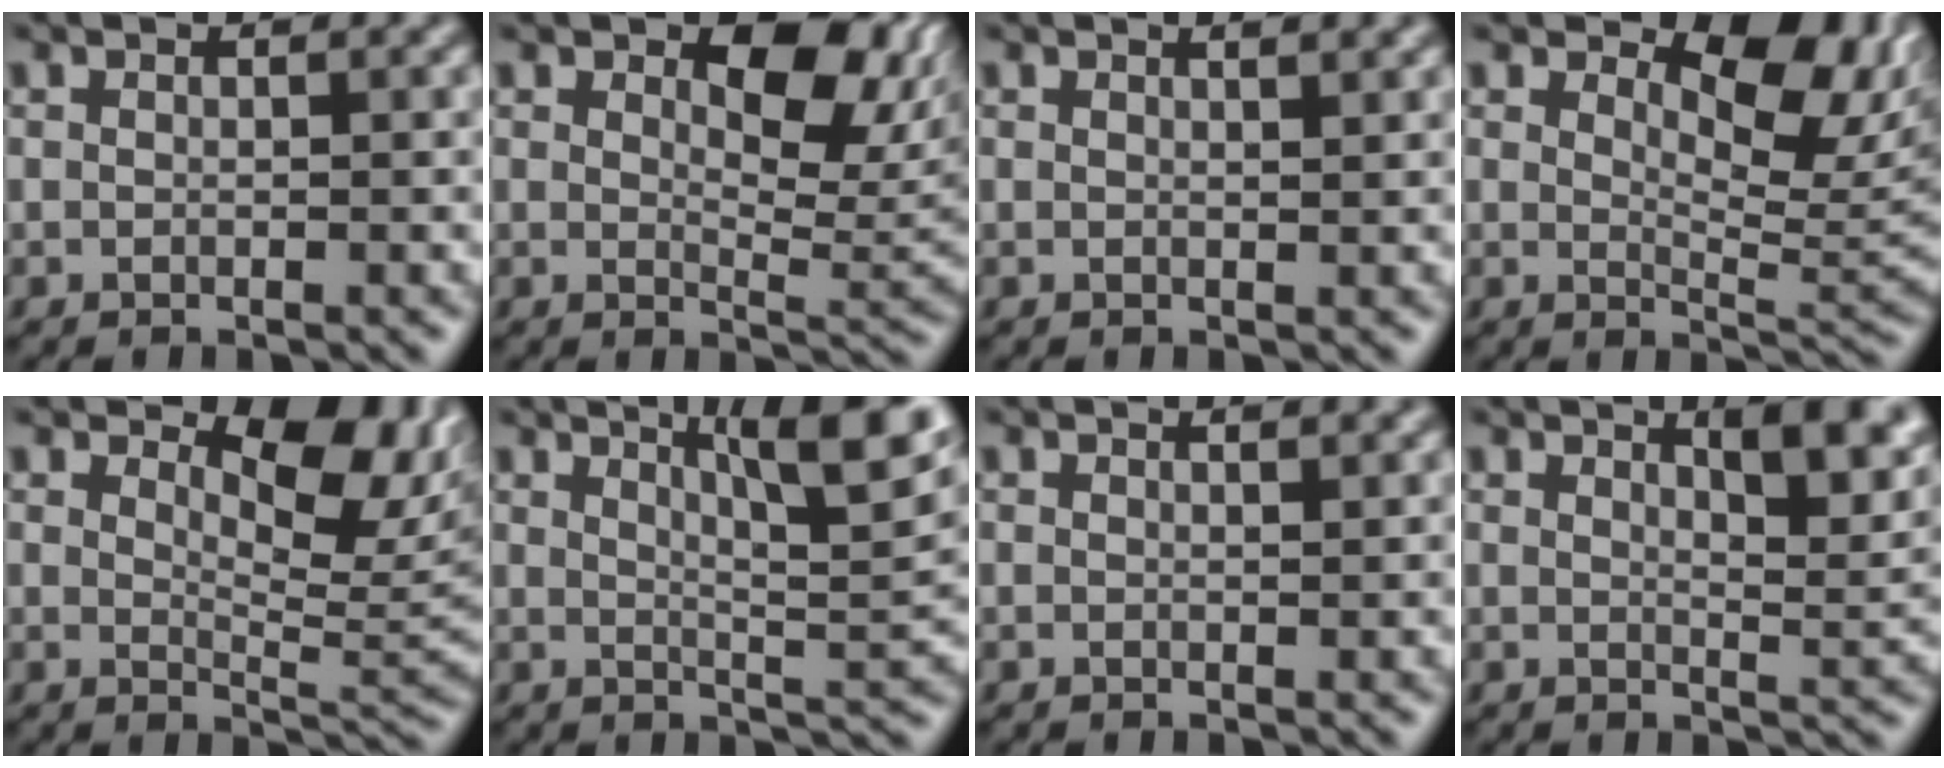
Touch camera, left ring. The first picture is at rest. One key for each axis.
{"total": 7.4, "fx": 3.4, "fy": 3.7, "fz": 5.4, "tx": -0.071, "ty": -0.004, "tz": 0.048}
{"total": 1.9, "fx": 1.4, "fy": 0.8, "fz": 1.1, "tx": 0.004, "ty": 0.007, "tz": -0.001}
{"total": 8.7, "fx": 4.2, "fy": 4.4, "fz": 6.2, "tx": -0.085, "ty": -0.002, "tz": 0.065}
{"total": 7.8, "fx": 3.9, "fy": 3.8, "fz": 5.6, "tx": -0.074, "ty": -0.004, "tz": 0.058}
{"total": 7.9, "fx": 4.5, "fy": 2.0, "fz": 6.2, "tx": -0.067, "ty": 0.011, "tz": 0.064}
{"total": 1.5, "fx": 1.1, "fy": 0.6, "fz": 0.8, "tx": 0.000, "ty": 0.003, "tz": 0.001}
{"total": 5.7, "fx": 3.4, "fy": 1.8, "fz": 4.3, "tx": -0.046, "ty": 0.006, "tz": 0.048}